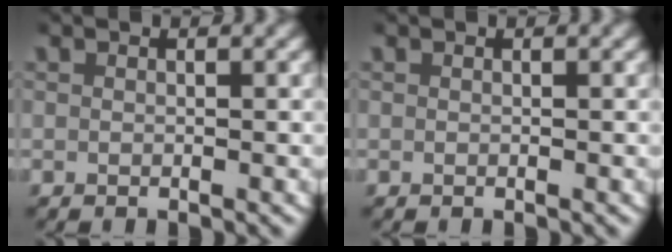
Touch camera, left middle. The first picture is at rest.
{"total": 0.0}